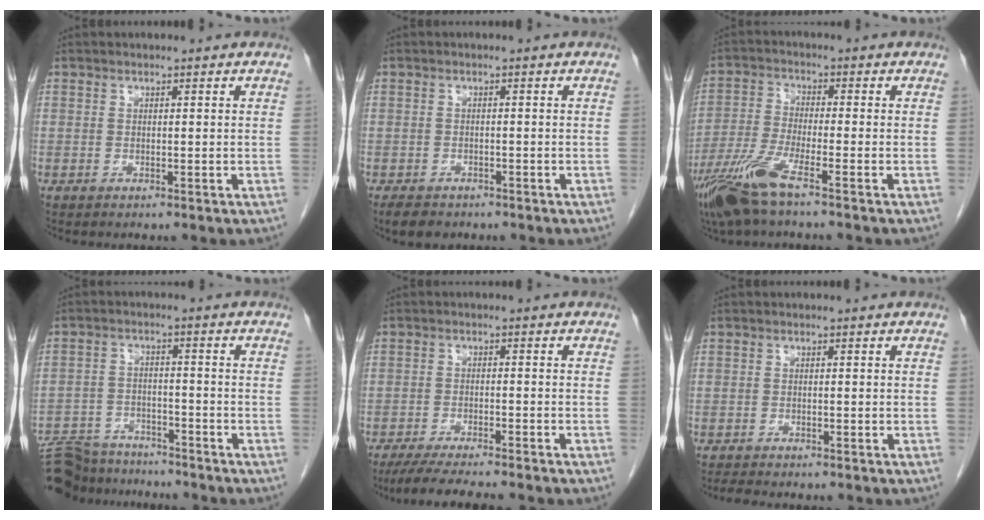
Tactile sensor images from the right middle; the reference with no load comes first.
{"total": 3.6, "force": [-2.7, 2.0, 1.2], "torque": [-0.019, -0.002, -0.038]}
{"total": 8.9, "force": [-5.7, 0.4, 6.8], "torque": [-0.149, -0.024, -0.116]}
{"total": 13.6, "force": [-12.5, 4.2, 3.2], "torque": [-0.065, 0.008, -0.186]}
{"total": 9.2, "force": [-7.9, 0.6, 4.7], "torque": [-0.069, -0.019, -0.121]}
{"total": 2.8, "force": [-2.5, 0.6, 1.2], "torque": [-0.021, -0.007, -0.037]}